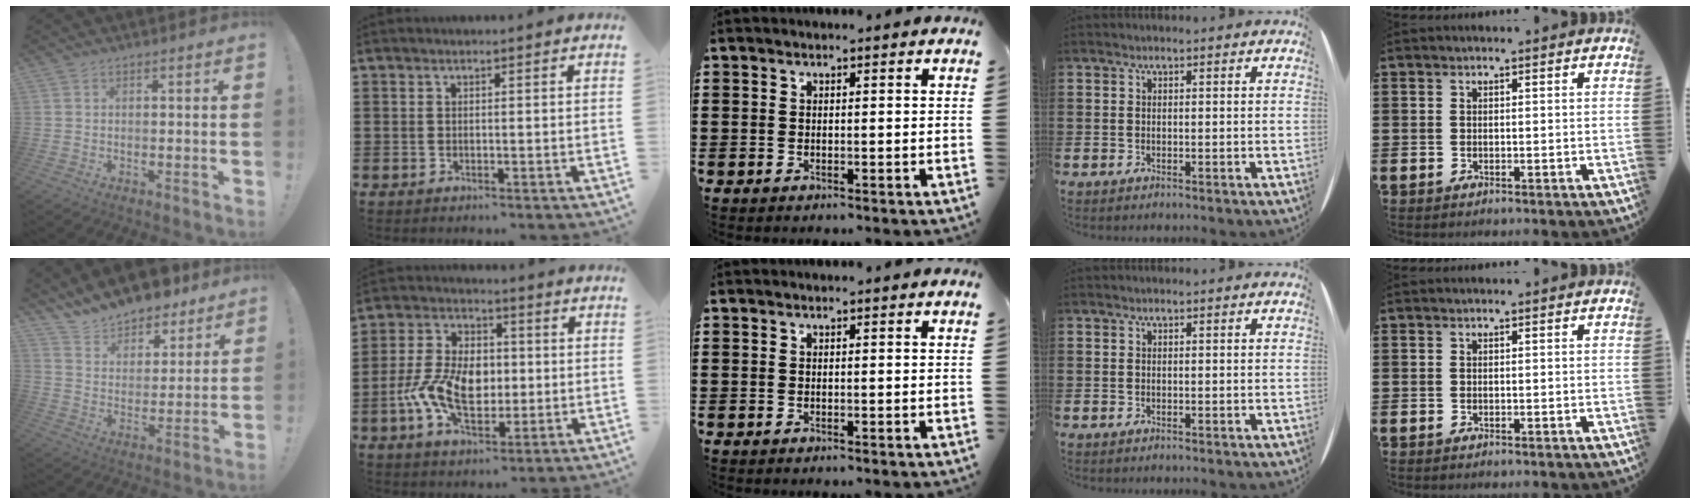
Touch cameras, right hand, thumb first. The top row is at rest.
{"thumb": {"total": 11.3, "force": [10.7, 3.5, 1.6], "torque": [-0.047, -0.094, 0.193]}, "index": {"total": 9.9, "force": [-1.4, 6.6, 7.3], "torque": [-0.153, 0.010, -0.027]}}